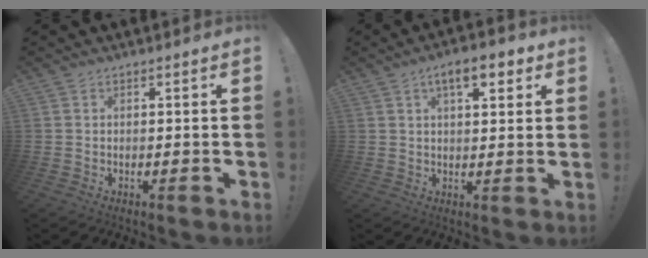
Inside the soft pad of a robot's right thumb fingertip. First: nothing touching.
{"total": 7.8, "force": [3.9, 2.9, 6.1], "torque": [-0.084, -0.008, 0.061]}